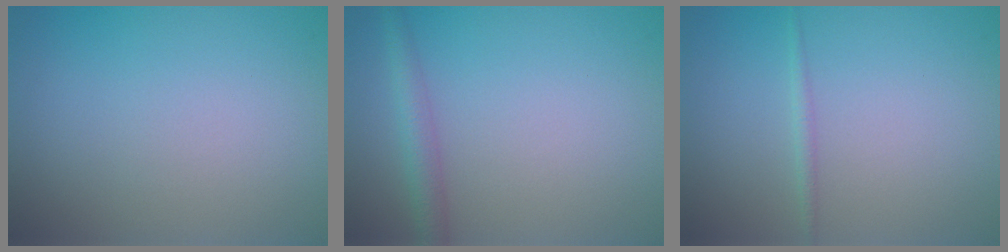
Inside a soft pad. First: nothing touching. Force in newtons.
{"total": 2.3, "press": 2.3, "slide": 0.1}
{"total": 0.7, "press": 0.7, "slide": 0.0}